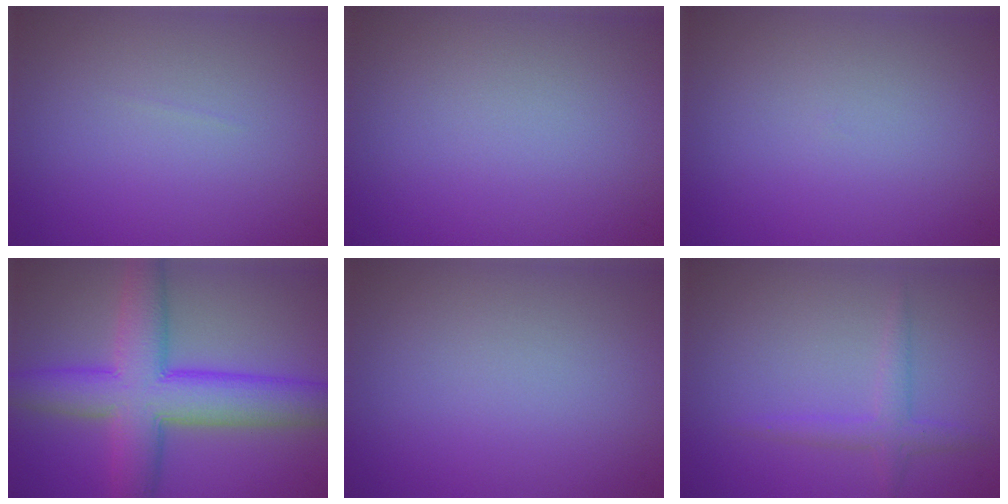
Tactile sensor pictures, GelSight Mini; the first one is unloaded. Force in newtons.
{"total": 0.0}
{"total": 0.0}
{"total": 9.3, "press": 9.3, "slide": 0.2}
{"total": 0.0}
{"total": 1.8, "press": 1.7, "slide": 0.1}